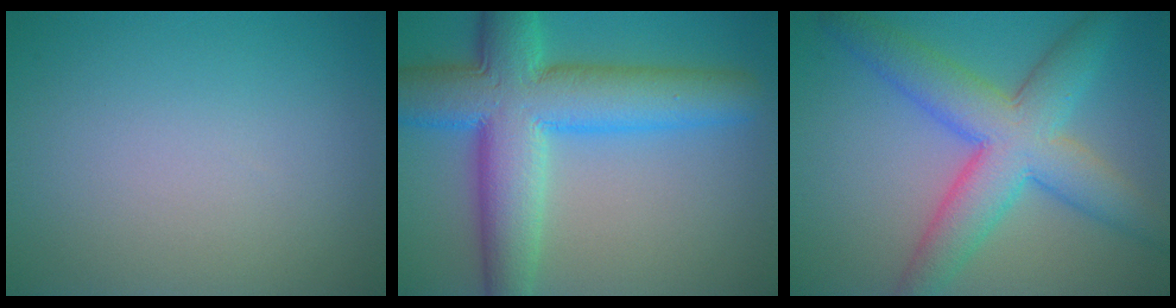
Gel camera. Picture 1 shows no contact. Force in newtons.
{"total": 11.0, "press": 11.0, "slide": 0.2}
{"total": 8.2, "press": 8.1, "slide": 0.2}